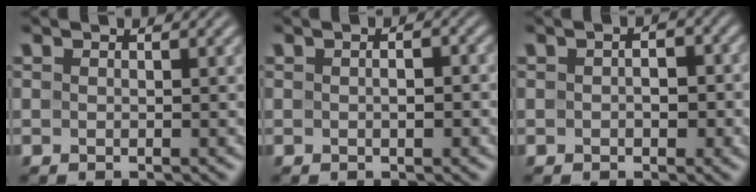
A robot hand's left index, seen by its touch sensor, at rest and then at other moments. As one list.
[{"total": 1.9, "force": [-0.1, 1.0, 1.7], "torque": [-0.013, 0.004, -0.002]}, {"total": 2.4, "force": [-0.1, 1.6, 1.8], "torque": [-0.020, -0.001, -0.001]}]